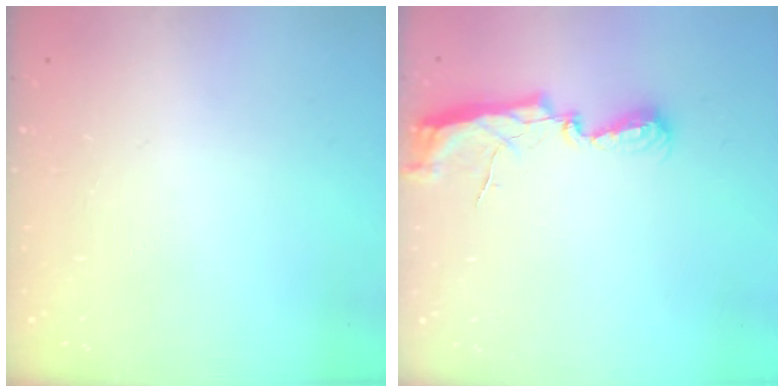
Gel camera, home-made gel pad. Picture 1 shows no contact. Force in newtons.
{"total": 7.3, "press": 7.3, "slide": 0.5}